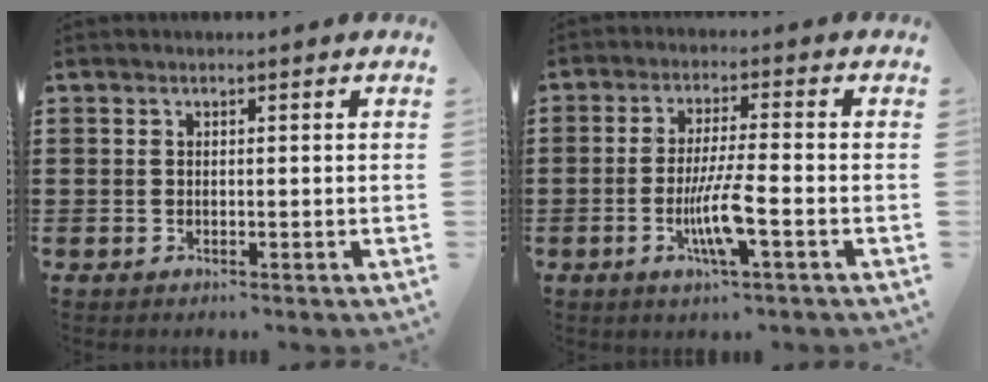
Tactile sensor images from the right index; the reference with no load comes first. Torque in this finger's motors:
{"motor_torque": [2.11, -0.03, 0.47, 0.07]}